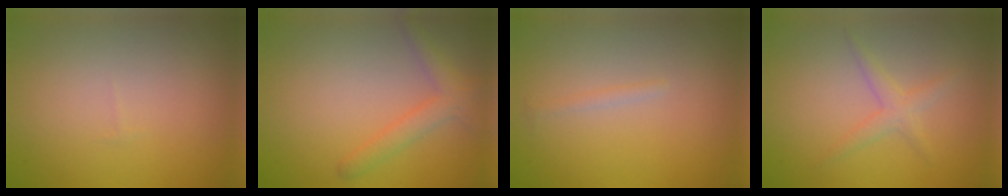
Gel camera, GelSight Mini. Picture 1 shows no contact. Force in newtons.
{"total": 2.5, "press": 2.5, "slide": 0.2}
{"total": 0.6, "press": 0.6, "slide": 0.0}
{"total": 1.8, "press": 1.8, "slide": 0.1}